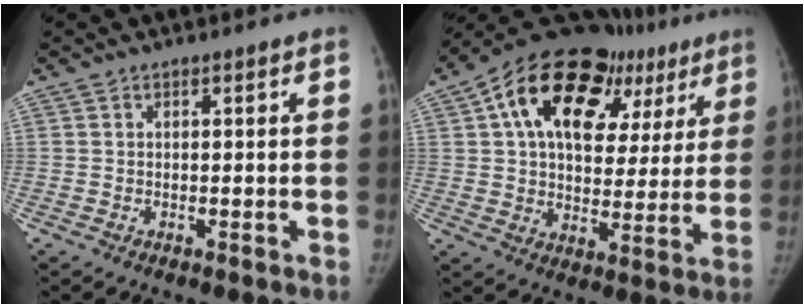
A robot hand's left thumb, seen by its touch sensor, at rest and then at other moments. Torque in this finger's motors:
{"motor_torque": [0.15, 0.83, 1.89, -0.86, 0.11]}